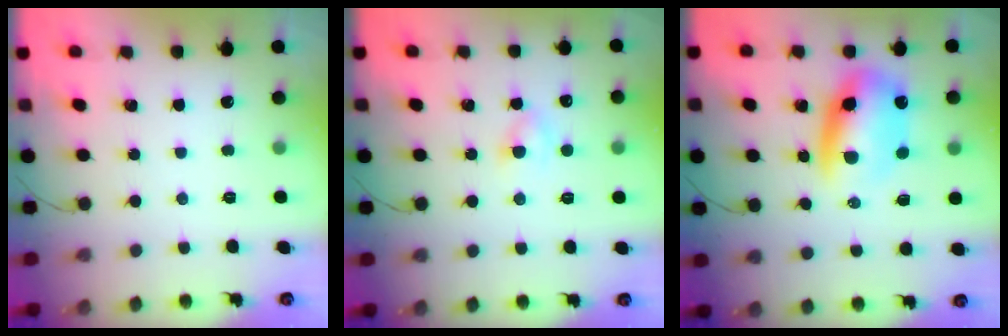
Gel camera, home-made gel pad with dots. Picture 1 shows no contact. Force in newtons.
{"total": 2.6, "press": 2.3, "slide": 1.1}
{"total": 11.3, "press": 10.9, "slide": 2.9}